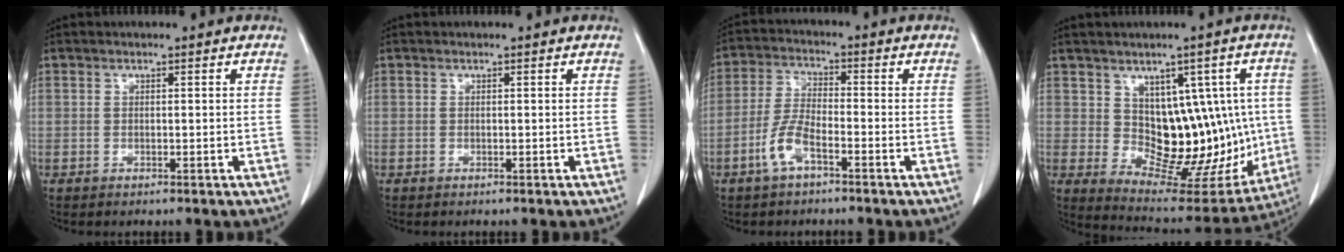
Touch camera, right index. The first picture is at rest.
{"total": 0.0}
{"total": 5.8, "force": [-3.1, 1.9, 4.6], "torque": [-0.104, 0.001, -0.064]}
{"total": 14.3, "force": [1.2, 8.9, 11.1], "torque": [-0.122, 0.017, 0.046]}